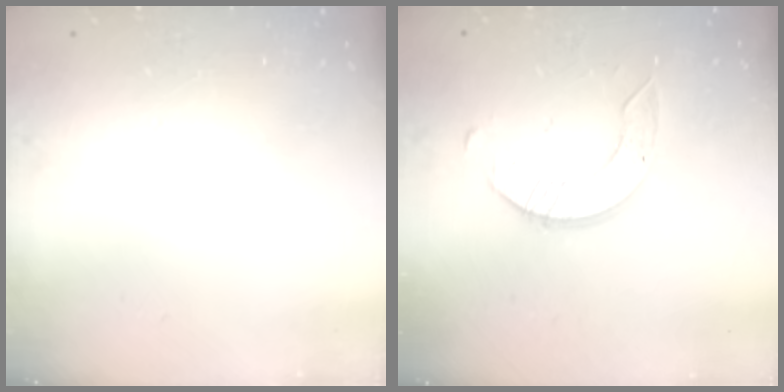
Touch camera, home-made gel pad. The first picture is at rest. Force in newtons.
{"total": 5.3, "press": 5.3, "slide": 0.5}